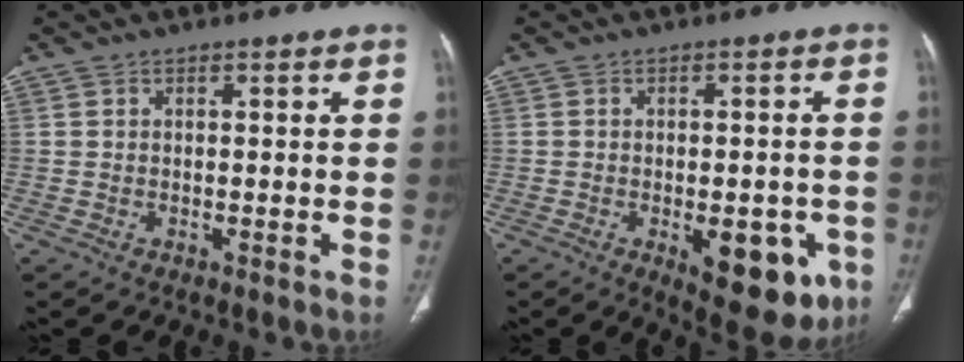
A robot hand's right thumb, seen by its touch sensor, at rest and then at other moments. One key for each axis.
{"total": 12.6, "fx": -4.6, "fy": 5.9, "fz": 10.2, "tx": -0.099, "ty": 0.002, "tz": -0.046}